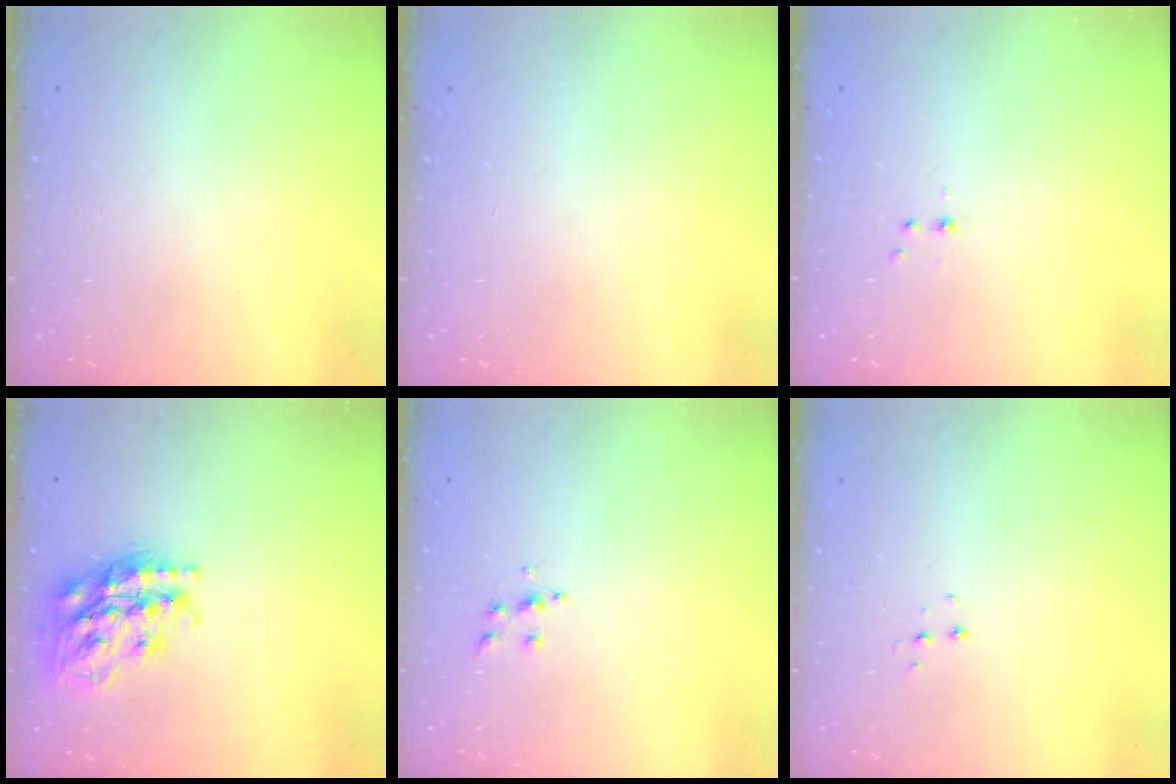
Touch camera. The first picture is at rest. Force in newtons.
{"total": 0.0}
{"total": 2.2, "press": 1.9, "slide": 1.2}
{"total": 21.4, "press": 21.4, "slide": 1.6}
{"total": 5.9, "press": 5.9, "slide": 0.3}
{"total": 3.7, "press": 3.7, "slide": 0.4}